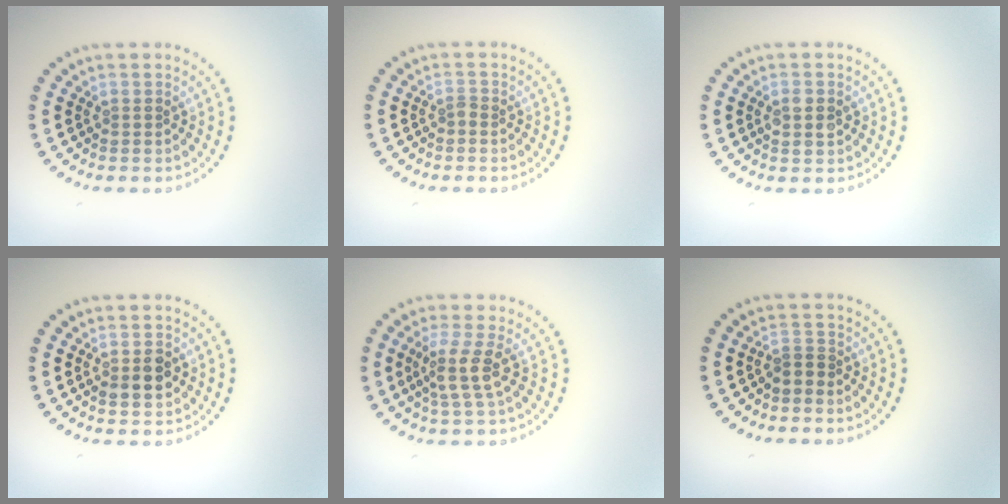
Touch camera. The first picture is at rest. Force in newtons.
{"total": 0.6, "press": 0.5, "slide": 0.4}
{"total": 1.7, "press": 1.6, "slide": 0.2}
{"total": 2.4, "press": 2.4, "slide": 0.3}
{"total": 2.9, "press": 2.3, "slide": 1.8}
{"total": 1.0, "press": 0.7, "slide": 0.7}